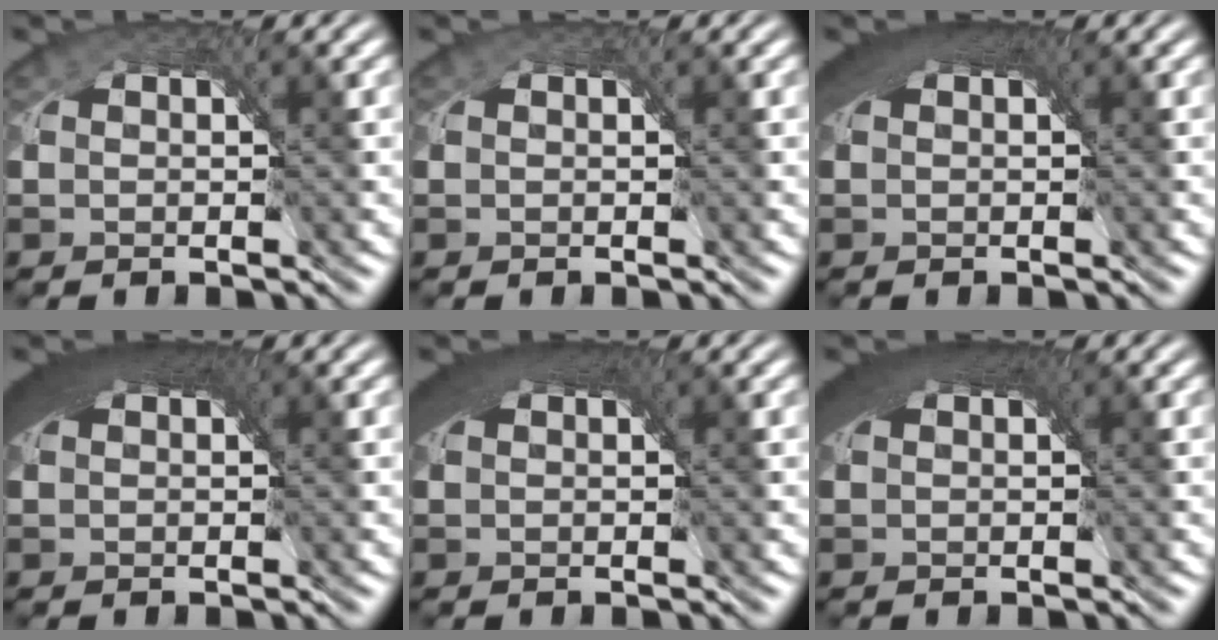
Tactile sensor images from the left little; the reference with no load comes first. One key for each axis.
{"total": 0.0}
{"total": 4.5, "fx": 1.8, "fy": 2.5, "fz": 3.3, "tx": -0.067, "ty": -0.010, "tz": 0.030}
{"total": 6.6, "fx": 1.9, "fy": 3.8, "fz": 5.0, "tx": -0.090, "ty": -0.007, "tz": 0.028}
{"total": 5.1, "fx": 1.8, "fy": 2.8, "fz": 3.8, "tx": -0.072, "ty": -0.010, "tz": 0.029}
{"total": 6.0, "fx": 2.0, "fy": 3.4, "fz": 4.4, "tx": -0.083, "ty": -0.008, "tz": 0.030}